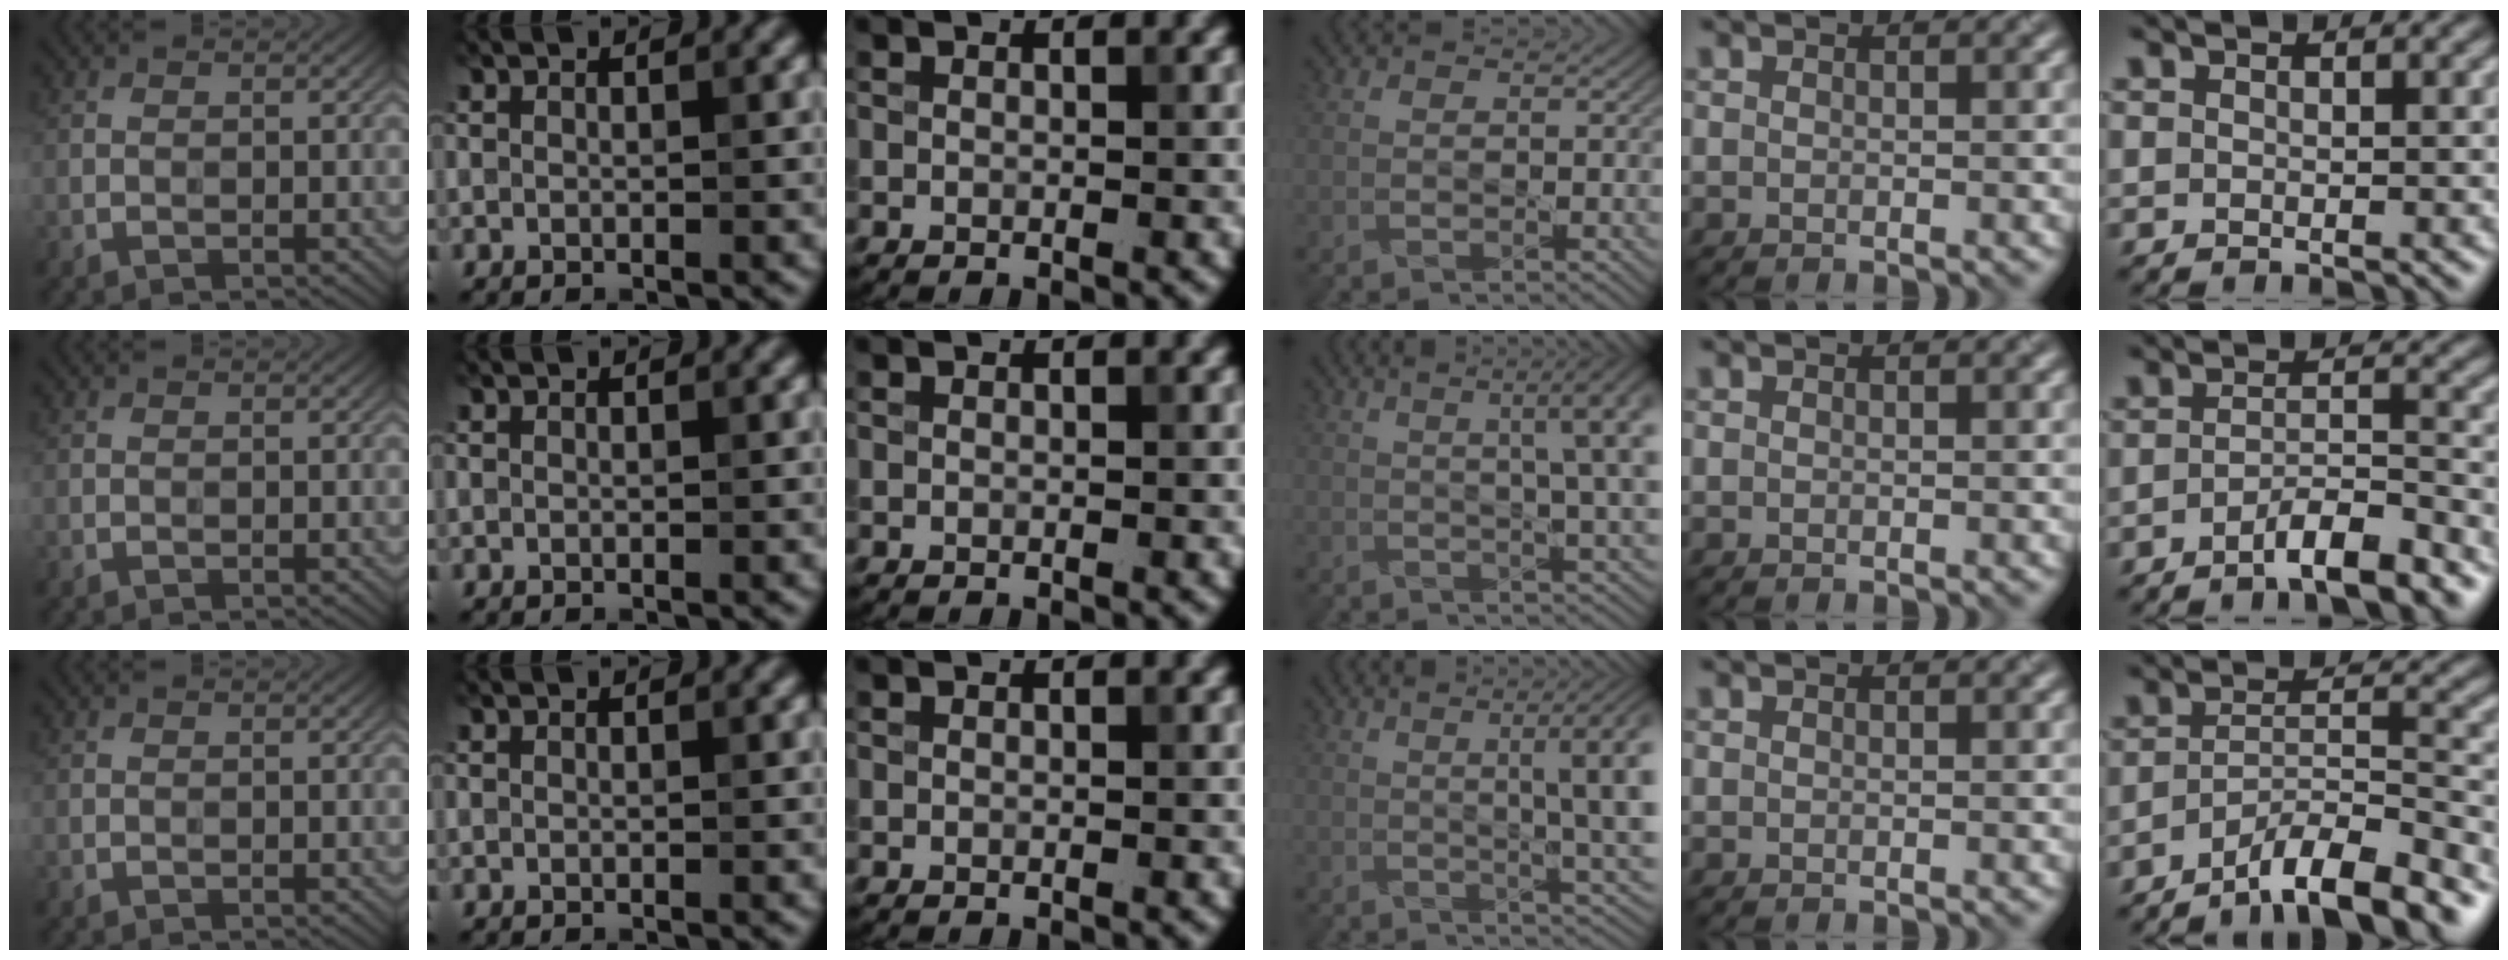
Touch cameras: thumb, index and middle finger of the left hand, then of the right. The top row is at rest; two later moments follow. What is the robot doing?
{"motion": "pour", "object": "measuring cup"}